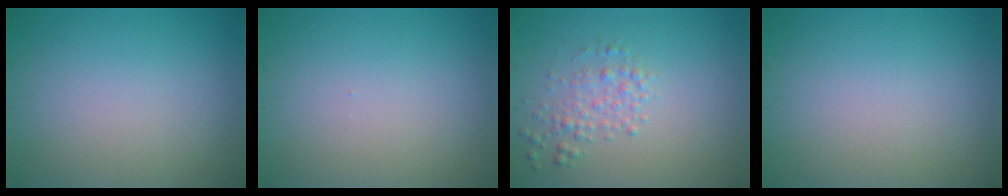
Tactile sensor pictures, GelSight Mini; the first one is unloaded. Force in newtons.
{"total": 0.0}
{"total": 2.0, "press": 2.0, "slide": 0.1}
{"total": 0.0}